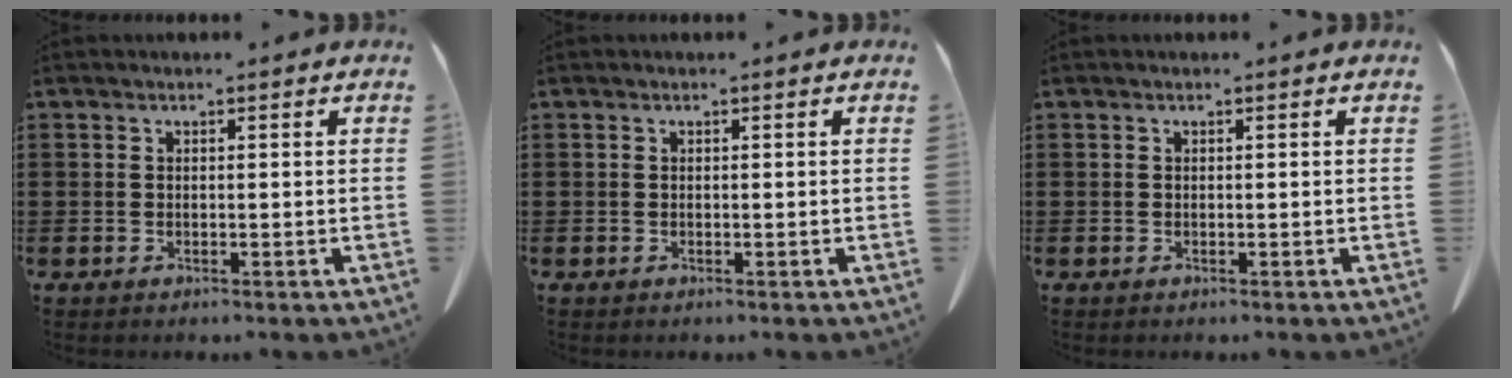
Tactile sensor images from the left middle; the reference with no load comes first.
{"total": 0.0}
{"total": 0.0}